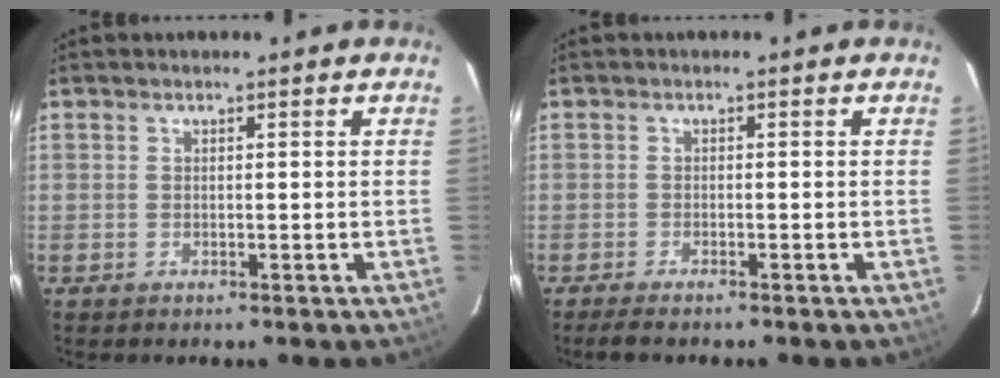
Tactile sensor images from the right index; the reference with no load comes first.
{"total": 2.8, "force": [-2.5, 0.2, 1.3], "torque": [-0.034, -0.010, -0.043]}